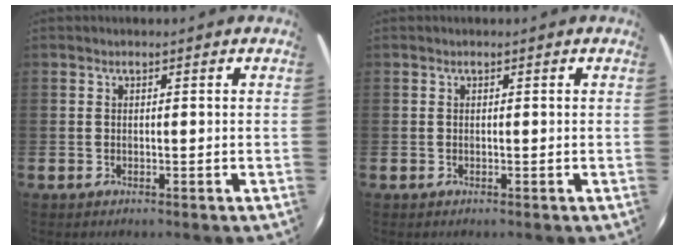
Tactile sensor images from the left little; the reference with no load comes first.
{"total": 0.0}